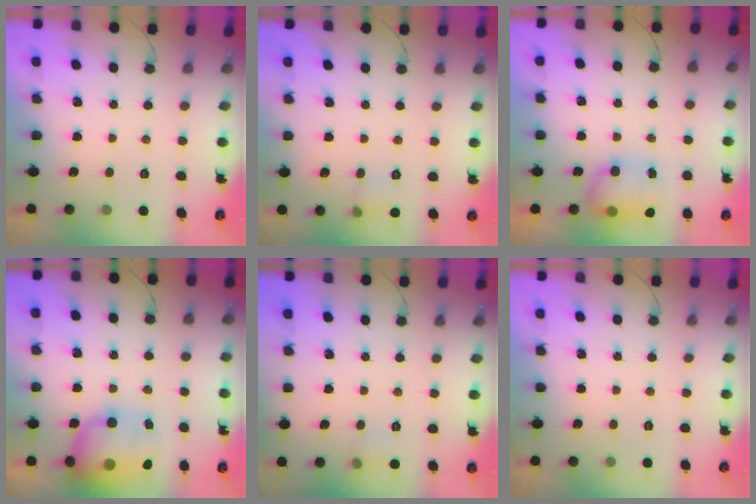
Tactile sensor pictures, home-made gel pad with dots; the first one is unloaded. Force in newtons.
{"total": 5.2, "press": 4.9, "slide": 1.7}
{"total": 9.7, "press": 8.6, "slide": 4.3}
{"total": 15.2, "press": 14.7, "slide": 3.7}
{"total": 6.7, "press": 3.7, "slide": 5.6}
{"total": 0.0}